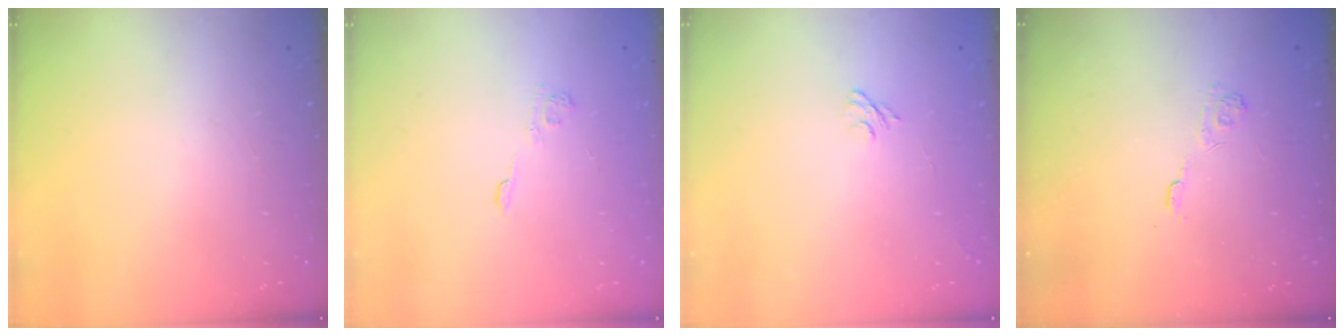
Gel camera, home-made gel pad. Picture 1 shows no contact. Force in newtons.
{"total": 5.0, "press": 4.9, "slide": 1.3}
{"total": 6.9, "press": 6.8, "slide": 1.1}
{"total": 3.0, "press": 2.6, "slide": 1.5}